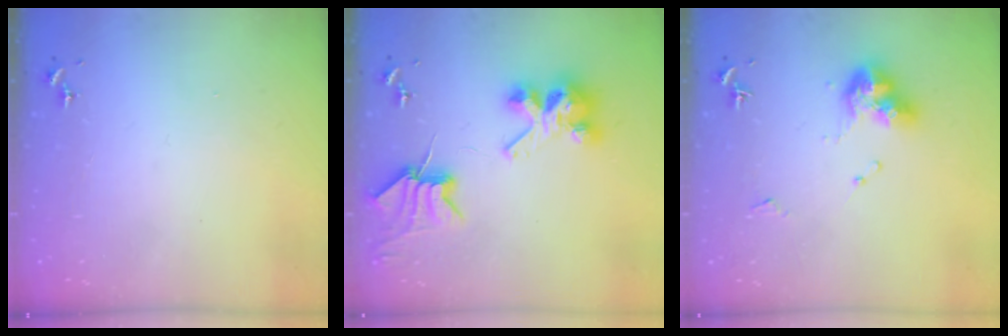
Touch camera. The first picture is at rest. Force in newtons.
{"total": 9.4, "press": 9.3, "slide": 1.2}
{"total": 11.1, "press": 11.1, "slide": 1.0}